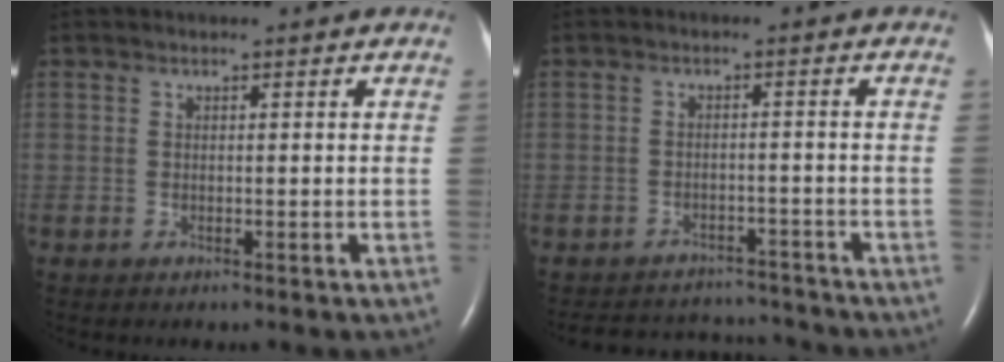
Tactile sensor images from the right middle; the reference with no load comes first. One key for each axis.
{"total": 10.5, "fx": -10.1, "fy": 2.5, "fz": 1.0, "tx": -0.029, "ty": 0.013, "tz": -0.133}